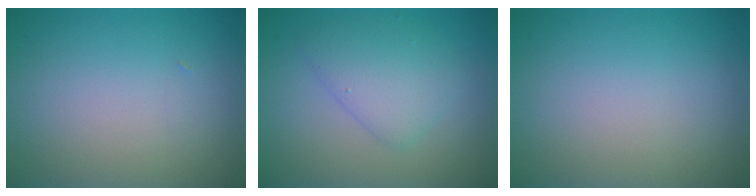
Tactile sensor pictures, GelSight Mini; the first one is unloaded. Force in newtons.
{"total": 3.1, "press": 3.1, "slide": 0.1}
{"total": 0.0}